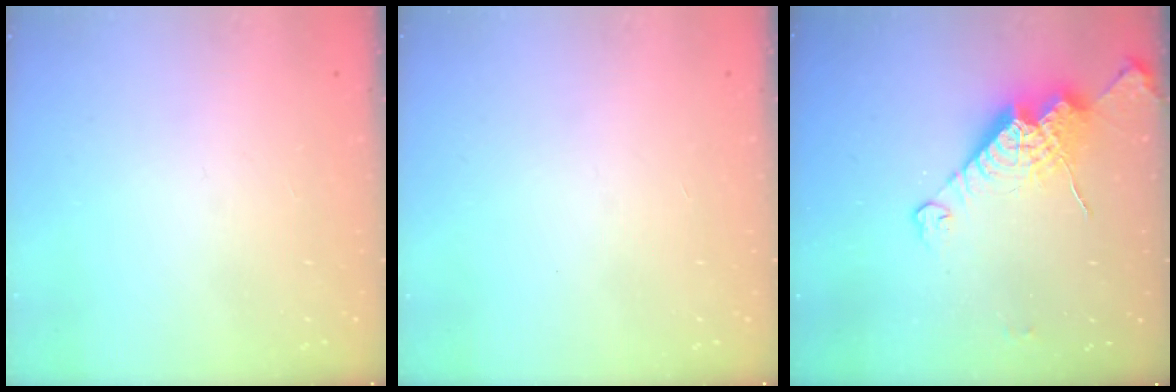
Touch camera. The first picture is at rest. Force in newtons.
{"total": 0.0}
{"total": 13.8, "press": 13.8, "slide": 1.4}